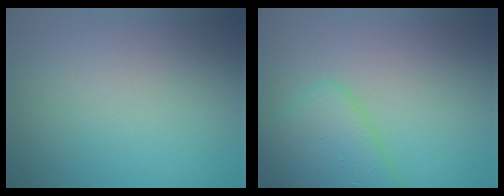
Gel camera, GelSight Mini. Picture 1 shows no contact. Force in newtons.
{"total": 3.9, "press": 3.9, "slide": 0.2}